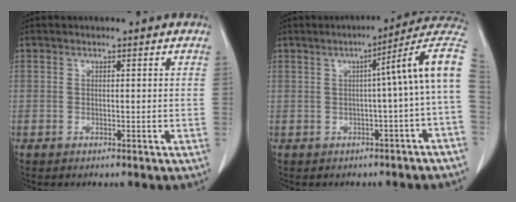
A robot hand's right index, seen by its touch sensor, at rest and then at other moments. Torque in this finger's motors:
{"motor_torque": [0.75, -0.39, 0.43, 0.10]}